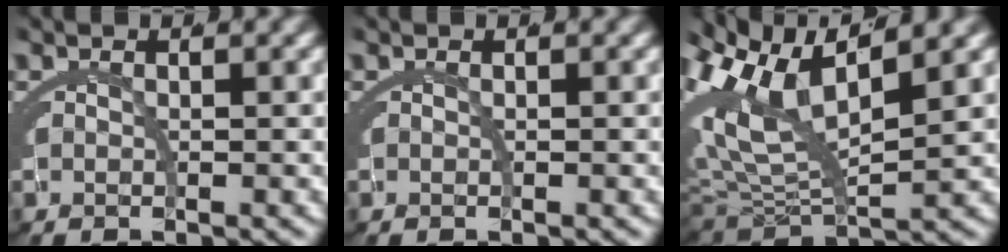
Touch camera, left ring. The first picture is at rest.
{"total": 0.0}
{"total": 9.4, "force": [2.5, 5.2, 7.5], "torque": [-0.159, -0.006, 0.046]}